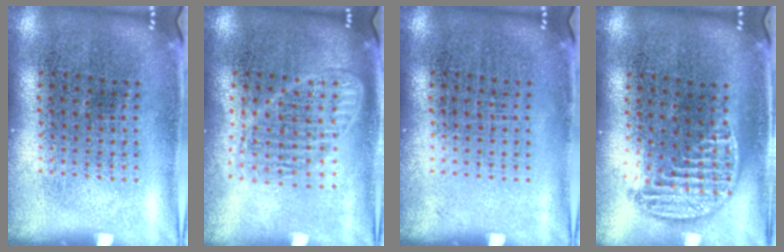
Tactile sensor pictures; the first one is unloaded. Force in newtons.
{"total": 1.7, "press": 1.4, "slide": 0.9}
{"total": 0.0}
{"total": 1.2, "press": 1.0, "slide": 0.6}